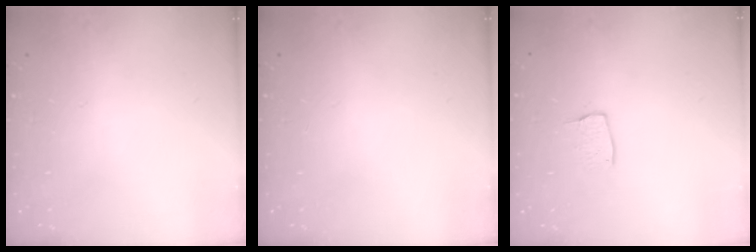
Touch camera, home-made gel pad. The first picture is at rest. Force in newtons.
{"total": 0.0}
{"total": 5.9, "press": 5.9, "slide": 0.3}